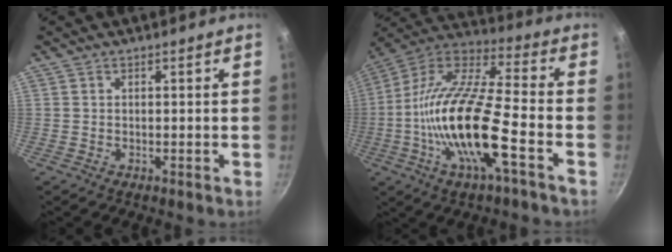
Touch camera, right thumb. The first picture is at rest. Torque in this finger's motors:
{"motor_torque": [2.20, 1.92, 2.26, -0.50, 0.87]}